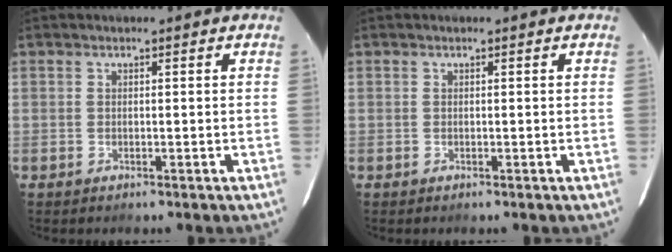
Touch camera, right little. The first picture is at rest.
{"total": 0.0}